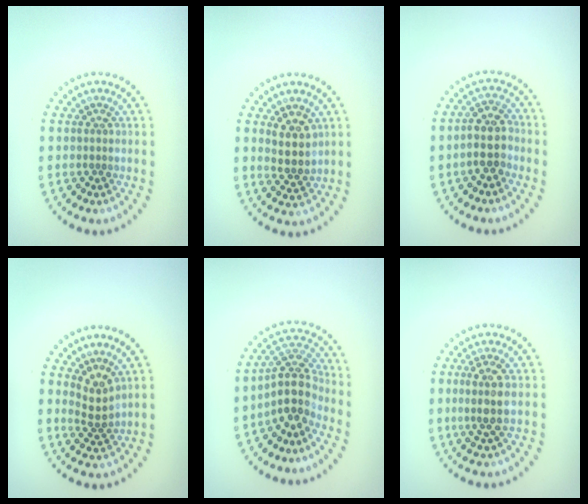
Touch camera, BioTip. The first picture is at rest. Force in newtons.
{"total": 3.0, "press": 2.7, "slide": 1.3}
{"total": 3.3, "press": 3.0, "slide": 1.3}
{"total": 2.5, "press": 1.6, "slide": 2.0}
{"total": 4.2, "press": 3.2, "slide": 2.7}
{"total": 2.4, "press": 2.1, "slide": 1.1}